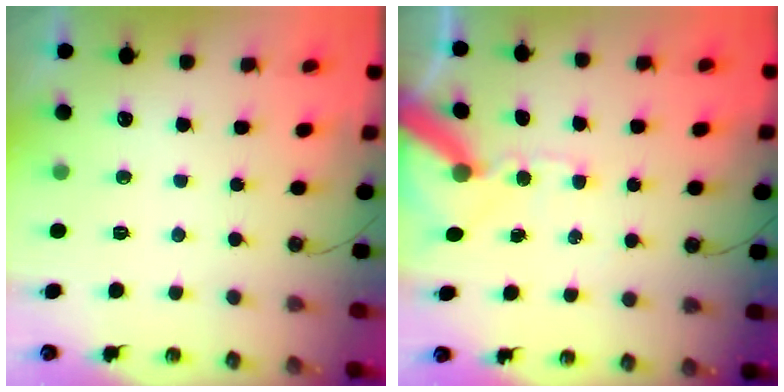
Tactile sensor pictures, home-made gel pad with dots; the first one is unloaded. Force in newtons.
{"total": 12.5, "press": 12.4, "slide": 2.0}